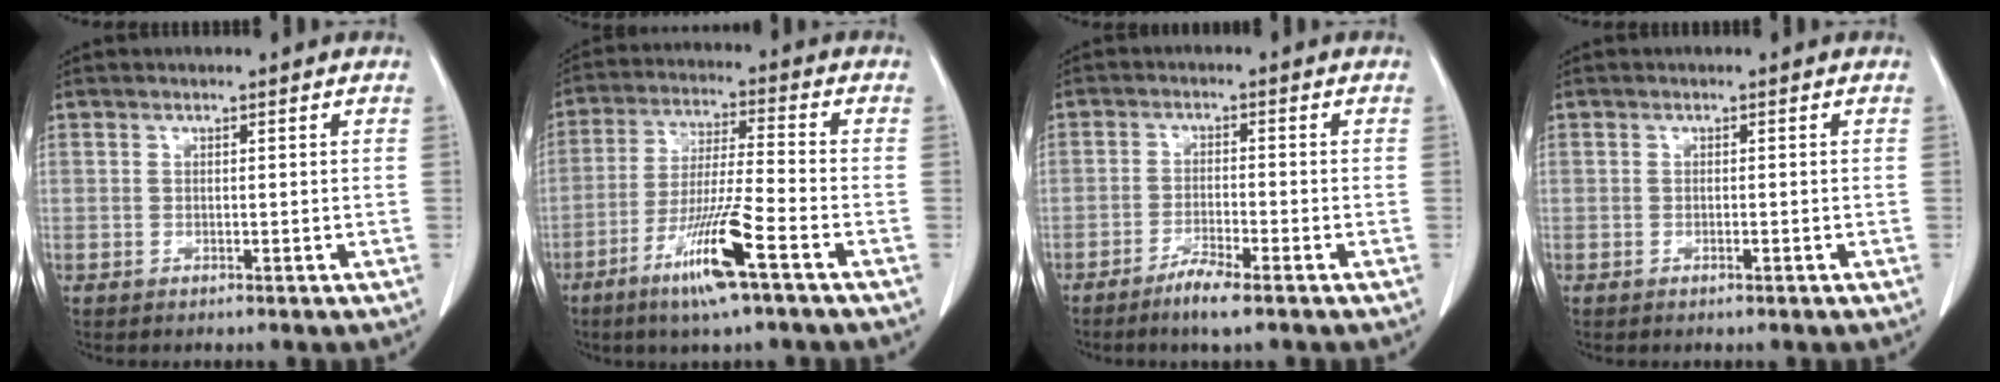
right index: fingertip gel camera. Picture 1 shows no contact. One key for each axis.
{"total": 11.4, "fx": -6.0, "fy": -0.2, "fz": 9.7, "tx": -0.187, "ty": -0.020, "tz": -0.114}
{"total": 4.3, "fx": -3.1, "fy": 0.0, "fz": 3.0, "tx": -0.059, "ty": -0.008, "tz": -0.059}
{"total": 0.5, "fx": -0.3, "fy": 0.1, "fz": 0.4, "tx": -0.006, "ty": 0.000, "tz": -0.003}